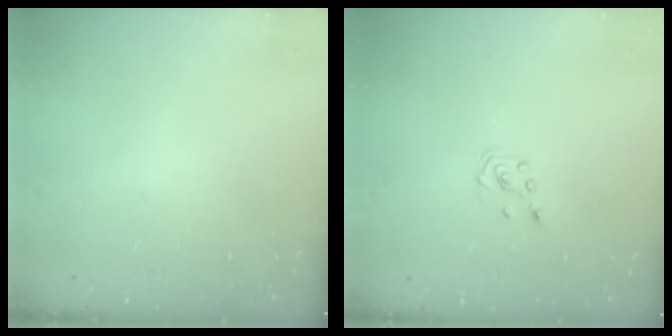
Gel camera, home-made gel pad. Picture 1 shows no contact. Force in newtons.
{"total": 3.1, "press": 3.1, "slide": 0.3}